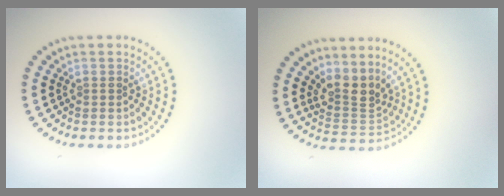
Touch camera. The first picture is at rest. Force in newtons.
{"total": 3.0, "press": 2.2, "slide": 2.1}